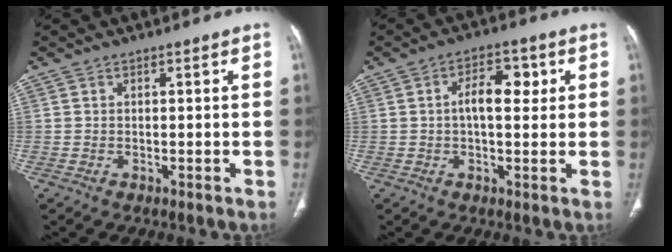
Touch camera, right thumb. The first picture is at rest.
{"total": 6.4, "force": [1.0, 3.3, 5.3], "torque": [-0.069, 0.011, 0.011]}